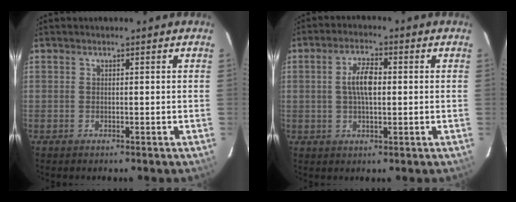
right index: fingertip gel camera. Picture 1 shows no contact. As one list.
[{"total": 5.6, "force": [0.4, 2.2, 5.2], "torque": [-0.098, 0.010, 0.009]}]